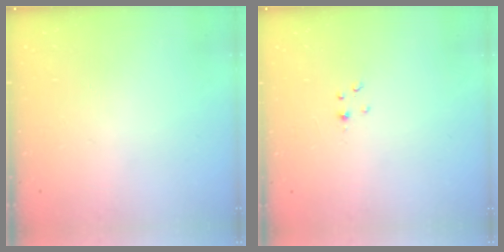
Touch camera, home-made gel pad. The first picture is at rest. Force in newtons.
{"total": 1.0, "press": 1.0, "slide": 0.2}